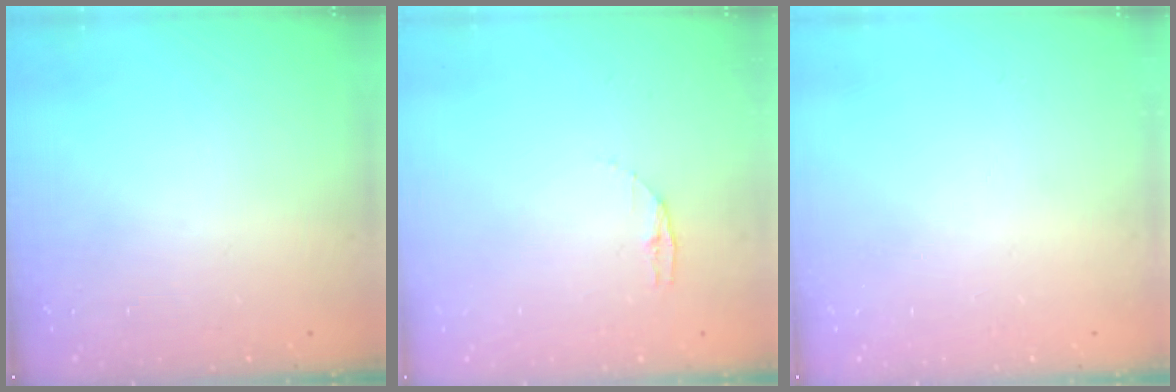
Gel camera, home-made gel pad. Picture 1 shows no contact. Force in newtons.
{"total": 3.4, "press": 3.4, "slide": 0.4}
{"total": 0.0}